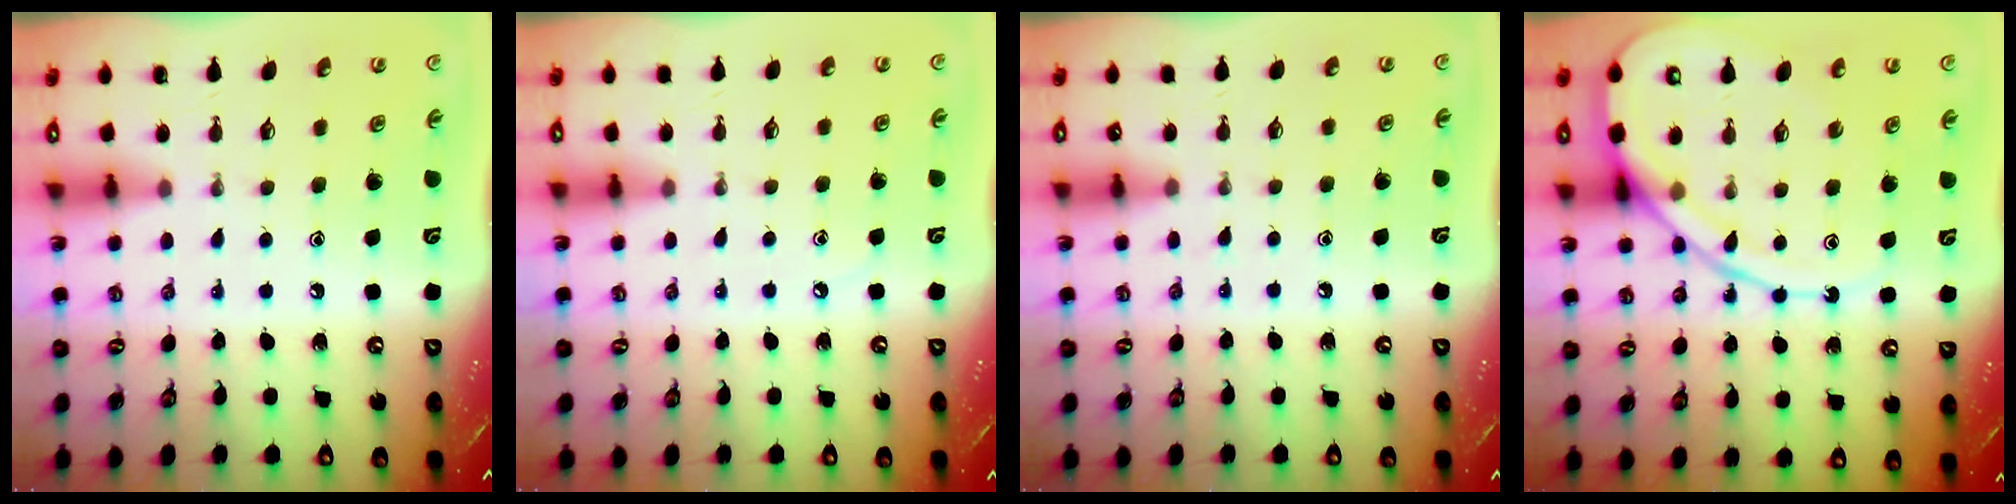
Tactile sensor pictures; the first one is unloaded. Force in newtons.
{"total": 2.7, "press": 2.7, "slide": 0.4}
{"total": 4.5, "press": 4.4, "slide": 0.7}
{"total": 13.0, "press": 12.9, "slide": 1.4}